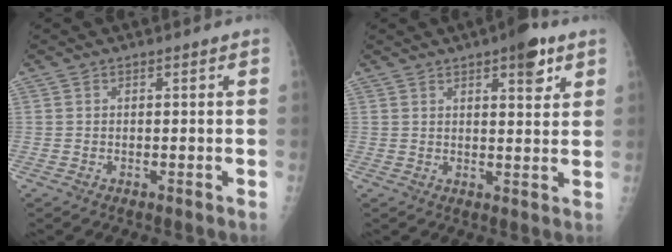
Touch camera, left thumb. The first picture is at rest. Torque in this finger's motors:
{"motor_torque": [0.88, 0.44, 0.42, -0.50, 0.01]}